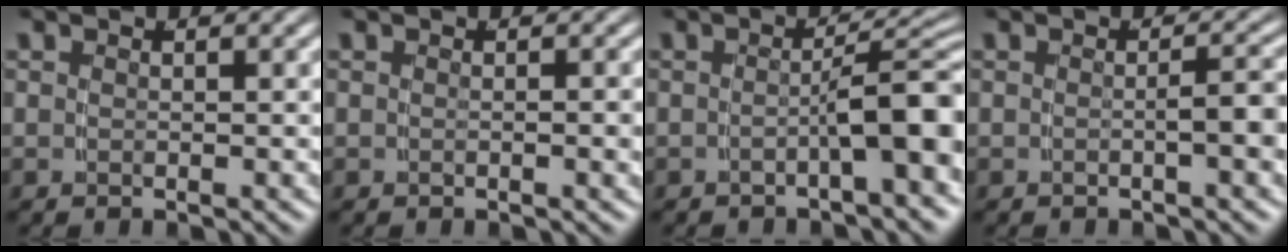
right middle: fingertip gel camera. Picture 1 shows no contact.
{"total": 0.6, "force": [-0.2, -0.2, 0.5], "torque": [-0.006, 0.004, -0.004]}
{"total": 6.0, "force": [-2.2, 1.3, 5.4], "torque": [-0.049, 0.007, -0.034]}
{"total": 2.6, "force": [-0.8, 0.1, 2.4], "torque": [-0.023, 0.002, -0.011]}